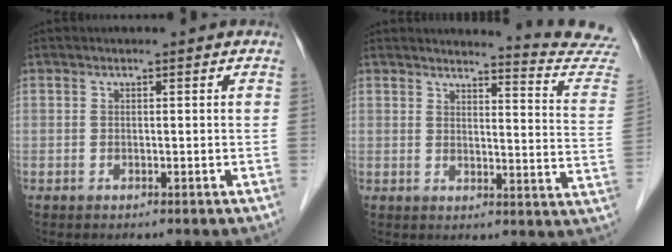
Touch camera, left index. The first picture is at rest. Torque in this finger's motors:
{"motor_torque": [-0.09, -0.14, 0.03, 0.01]}